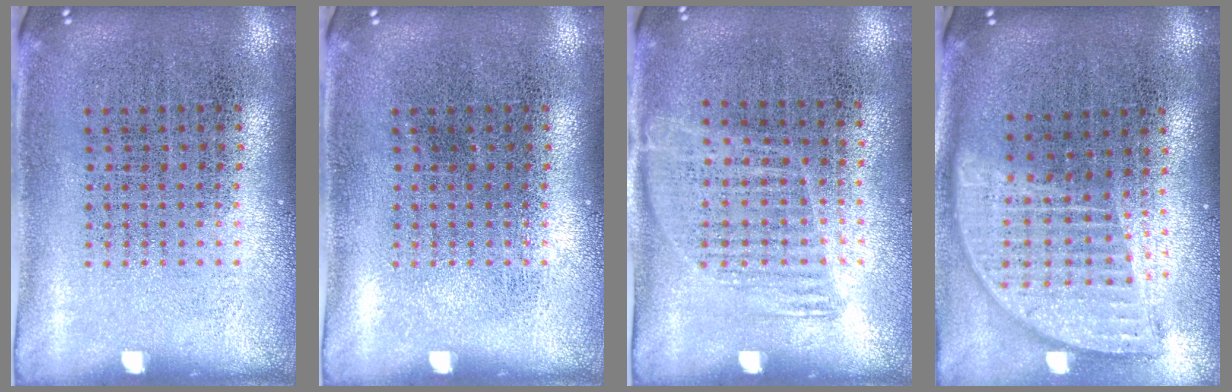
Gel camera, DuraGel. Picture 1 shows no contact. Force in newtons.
{"total": 0.0}
{"total": 1.1, "press": 0.9, "slide": 0.6}
{"total": 1.9, "press": 1.5, "slide": 1.1}